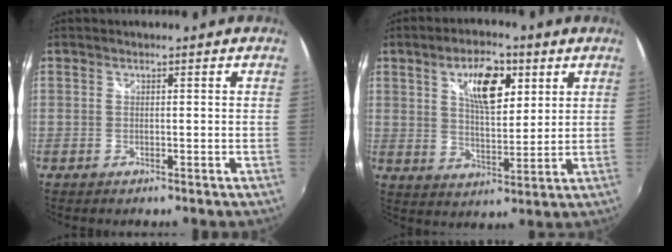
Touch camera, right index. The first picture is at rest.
{"total": 10.3, "force": [4.5, 4.5, 8.1], "torque": [-0.133, 0.013, 0.078]}